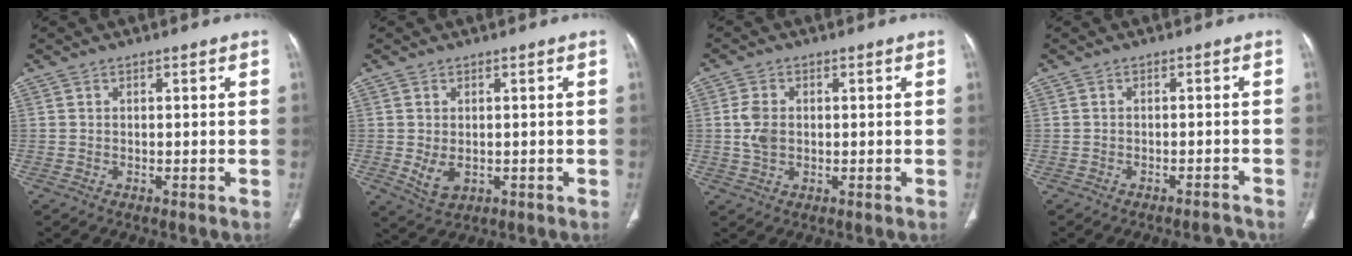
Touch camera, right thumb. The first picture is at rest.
{"total": 4.1, "force": [-0.4, 2.9, 2.8], "torque": [-0.049, -0.005, 0.009]}
{"total": 4.2, "force": [0.2, 2.8, 3.1], "torque": [-0.066, 0.002, 0.006]}
{"total": 2.7, "force": [-2.7, 0.3, 0.6], "torque": [-0.010, 0.019, -0.032]}